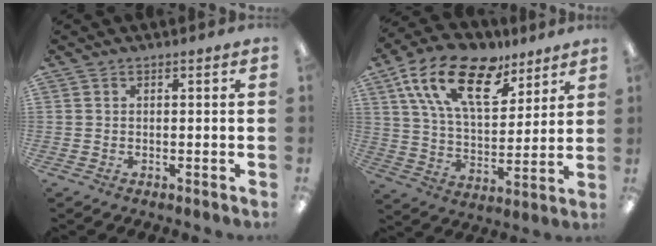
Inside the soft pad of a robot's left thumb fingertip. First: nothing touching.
{"total": 19.9, "force": [11.7, 10.0, 12.6], "torque": [-0.230, -0.044, 0.210]}